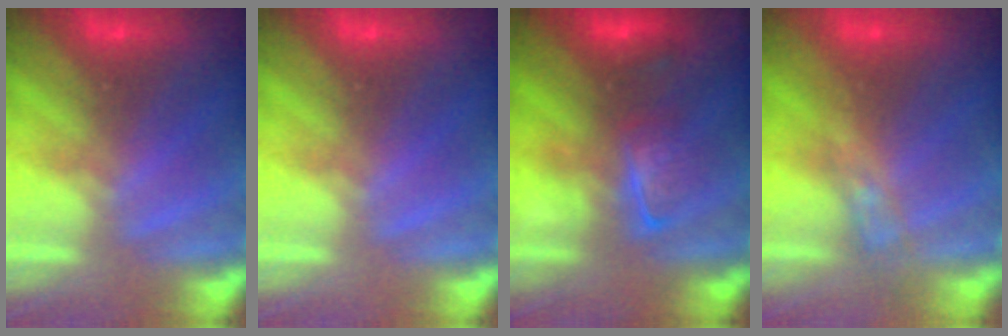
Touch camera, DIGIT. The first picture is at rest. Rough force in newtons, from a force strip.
{"total": 0.0}
{"total": 2.6}
{"total": 2.8}